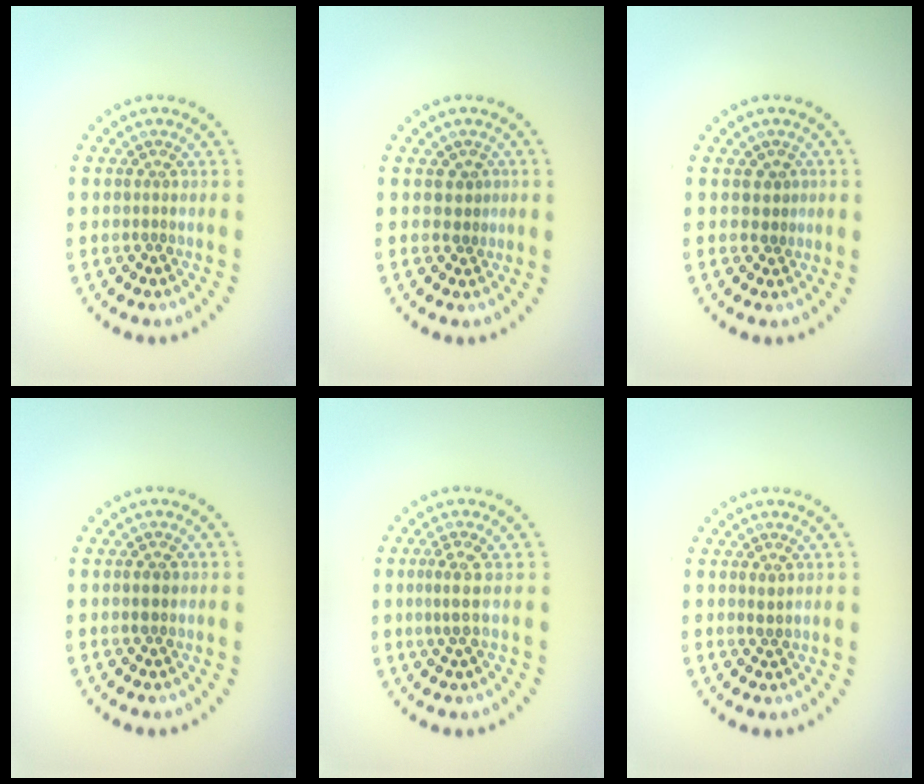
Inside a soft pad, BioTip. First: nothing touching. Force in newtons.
{"total": 1.3, "press": 1.0, "slide": 0.8}
{"total": 1.3, "press": 1.0, "slide": 0.8}
{"total": 1.0, "press": 1.0, "slide": 0.1}
{"total": 2.1, "press": 1.6, "slide": 1.3}
{"total": 0.9, "press": 0.9, "slide": 0.2}